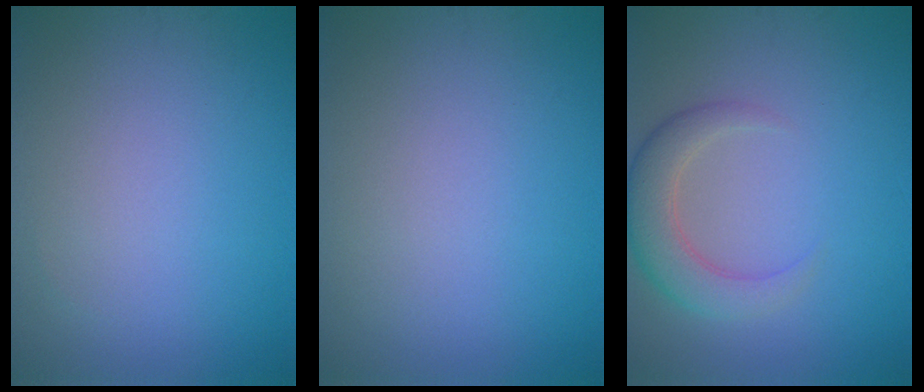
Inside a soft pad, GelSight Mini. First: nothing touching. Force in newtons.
{"total": 0.0}
{"total": 3.8, "press": 3.8, "slide": 0.2}